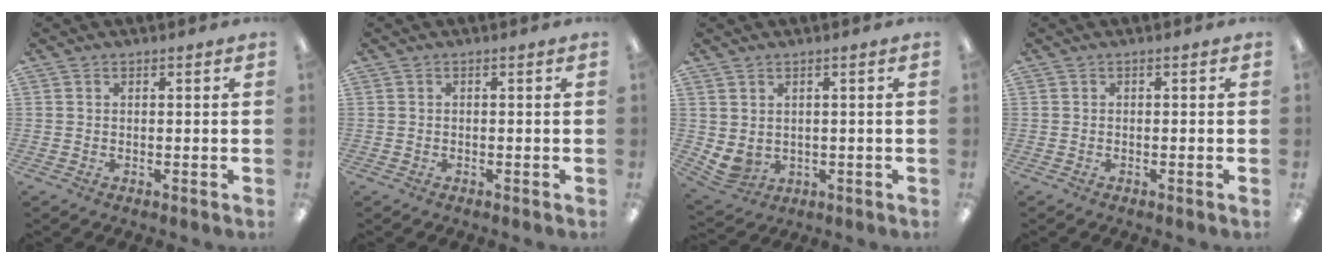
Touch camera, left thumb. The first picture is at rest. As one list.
[{"total": 0.0}, {"total": 3.1, "force": [1.2, 2.5, 1.4], "torque": [-0.044, -0.013, 0.023]}, {"total": 0.5, "force": [-0.3, -0.2, 0.3], "torque": [-0.004, -0.004, -0.006]}]